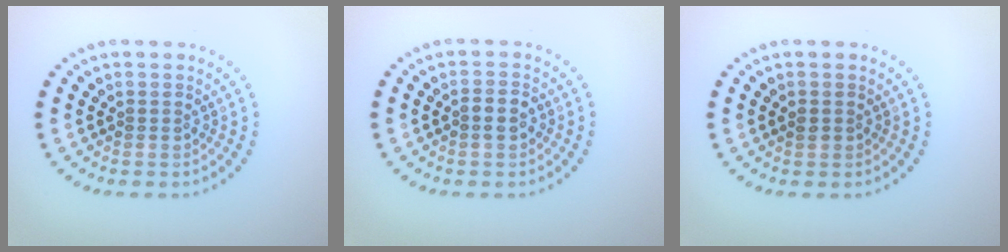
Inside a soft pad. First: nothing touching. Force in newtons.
{"total": 1.6, "press": 1.5, "slide": 0.6}
{"total": 0.7, "press": 0.7, "slide": 0.1}